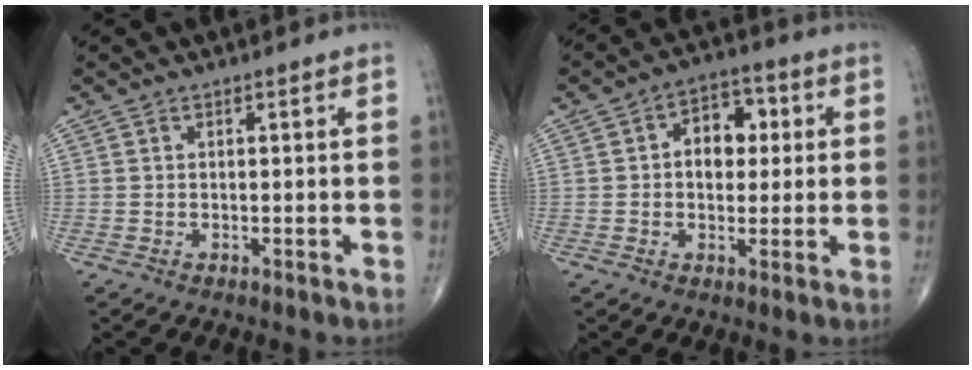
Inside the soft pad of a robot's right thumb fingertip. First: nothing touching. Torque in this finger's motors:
{"motor_torque": [0.12, 0.23, 0.09, 0.12, 0.14]}